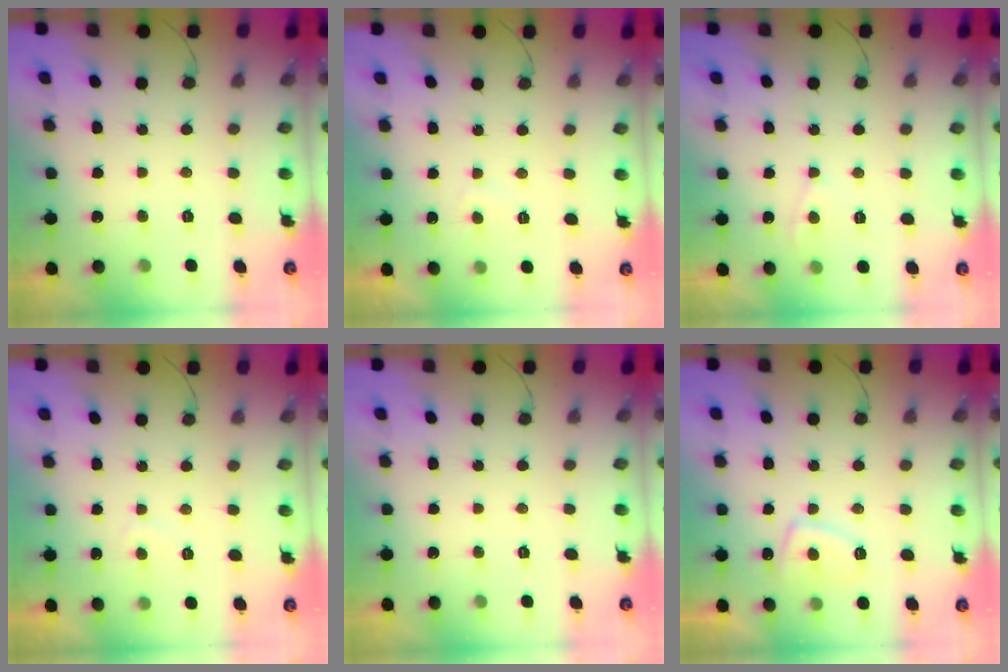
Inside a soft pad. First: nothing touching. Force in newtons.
{"total": 1.7, "press": 1.6, "slide": 0.5}
{"total": 2.9, "press": 2.9, "slide": 0.3}
{"total": 2.1, "press": 2.0, "slide": 0.6}
{"total": 0.0}
{"total": 7.4, "press": 7.2, "slide": 1.3}